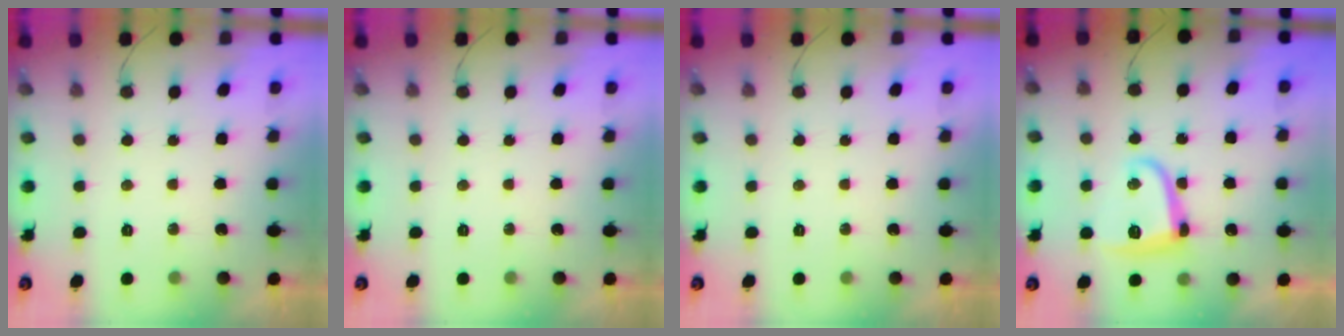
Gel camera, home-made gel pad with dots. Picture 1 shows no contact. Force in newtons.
{"total": 0.0}
{"total": 0.0}
{"total": 11.1, "press": 11.1, "slide": 0.8}